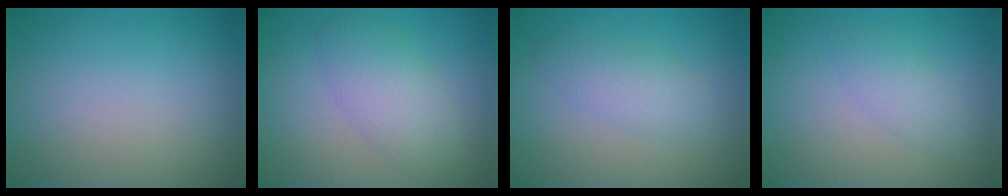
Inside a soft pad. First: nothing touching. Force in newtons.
{"total": 3.8, "press": 3.8, "slide": 0.3}
{"total": 2.6, "press": 2.6, "slide": 0.1}
{"total": 1.9, "press": 1.9, "slide": 0.2}